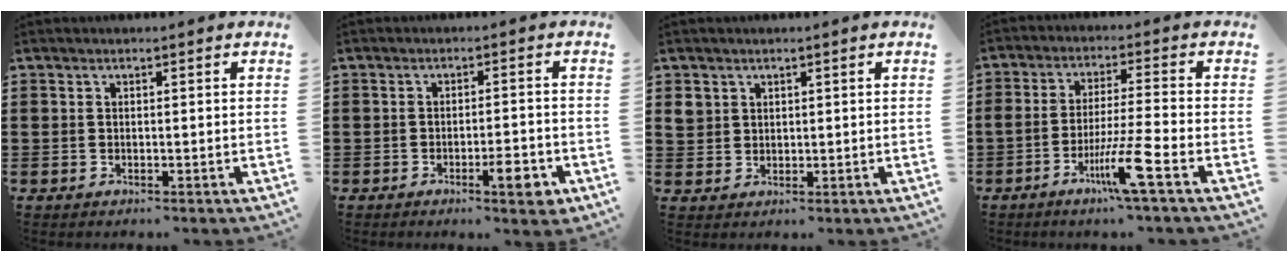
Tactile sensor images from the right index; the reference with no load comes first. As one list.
[{"total": 4.6, "force": [-2.5, 1.0, 3.8], "torque": [-0.058, 0.000, -0.040]}, {"total": 2.5, "force": [1.3, 2.1, 0.3], "torque": [-0.017, 0.008, 0.025]}, {"total": 8.2, "force": [-4.4, -0.3, 6.9], "torque": [-0.134, -0.010, -0.083]}]